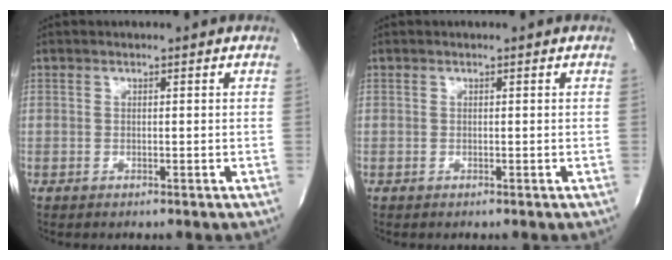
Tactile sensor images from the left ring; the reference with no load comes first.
{"total": 0.0}